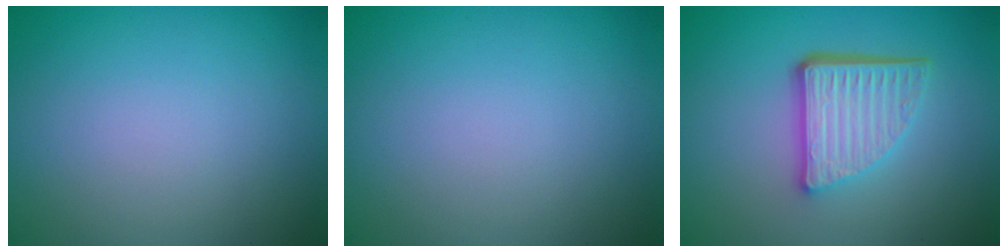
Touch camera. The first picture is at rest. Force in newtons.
{"total": 0.0}
{"total": 5.4, "press": 3.7, "slide": 3.9}